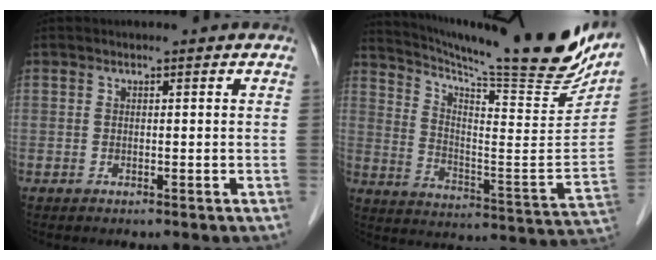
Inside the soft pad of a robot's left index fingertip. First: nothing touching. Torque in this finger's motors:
{"motor_torque": [0.09, -0.29, 0.26, 0.10]}